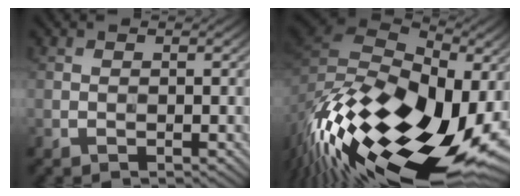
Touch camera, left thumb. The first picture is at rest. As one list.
[{"total": 19.3, "force": [-6.6, 9.8, 15.3], "torque": [-0.300, -0.012, -0.114]}]